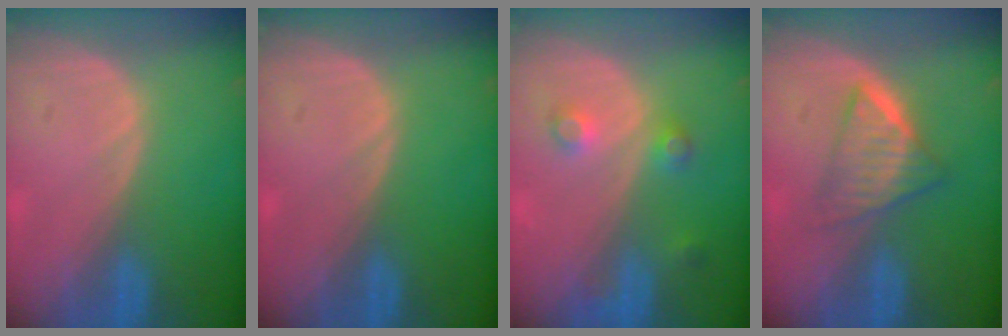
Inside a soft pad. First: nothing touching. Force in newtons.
{"total": 0.0}
{"total": 3.8, "press": 3.5, "slide": 1.4}
{"total": 6.3, "press": 5.4, "slide": 3.3}